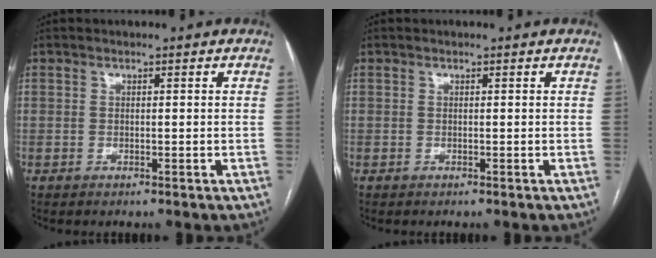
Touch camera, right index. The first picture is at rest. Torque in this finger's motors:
{"motor_torque": [0.00, 0.00, 0.00, 0.00]}